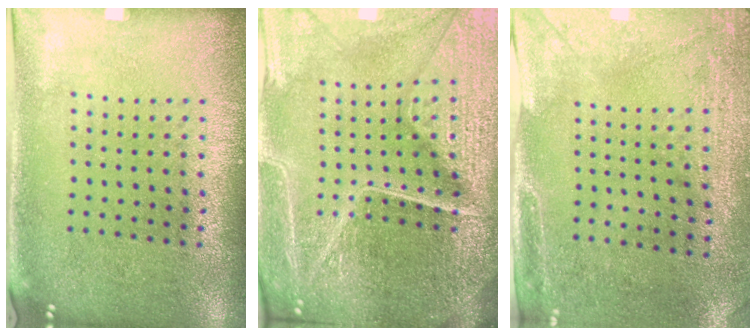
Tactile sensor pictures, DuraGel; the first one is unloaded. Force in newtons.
{"total": 6.3, "press": 5.6, "slide": 2.9}
{"total": 2.9, "press": 2.3, "slide": 1.8}